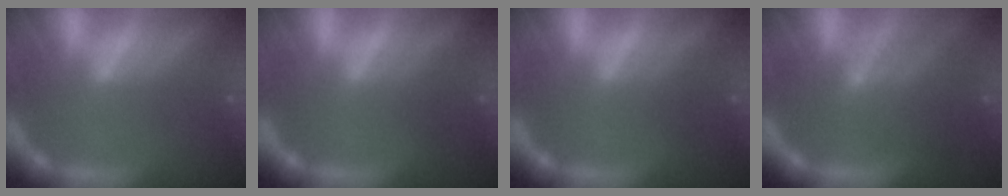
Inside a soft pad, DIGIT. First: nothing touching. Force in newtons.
{"total": 1.5}
{"total": 1.5}
{"total": 5.1}